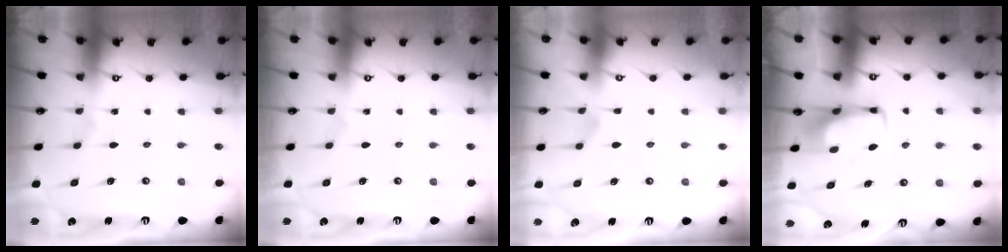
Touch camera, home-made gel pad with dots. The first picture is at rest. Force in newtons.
{"total": 0.0}
{"total": 2.2, "press": 1.9, "slide": 1.1}
{"total": 2.9, "press": 2.8, "slide": 0.4}